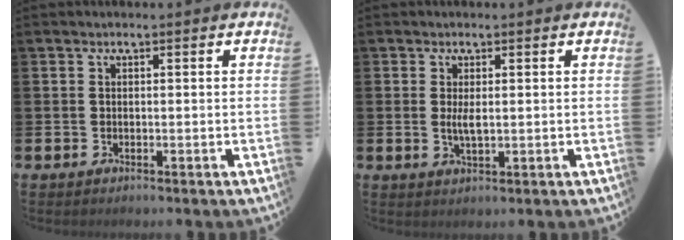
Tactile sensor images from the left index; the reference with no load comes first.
{"total": 2.2, "force": [0.3, 0.7, 2.0], "torque": [-0.036, -0.001, 0.004]}